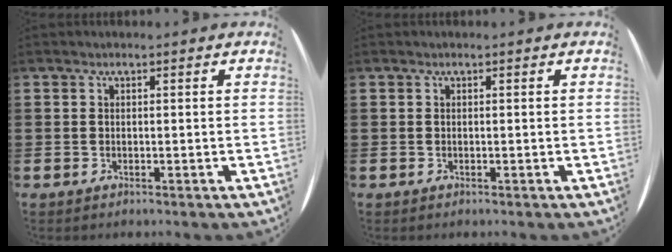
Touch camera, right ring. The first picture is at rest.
{"total": 0.0}